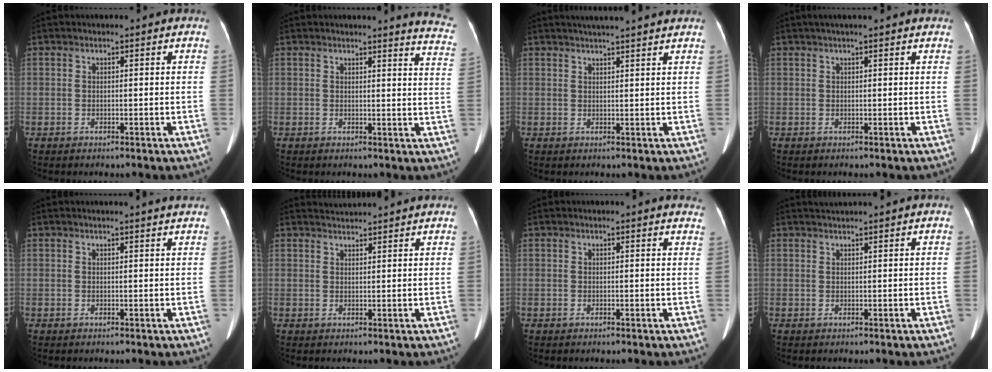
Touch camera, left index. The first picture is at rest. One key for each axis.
{"total": 8.0, "fx": 7.8, "fy": -0.2, "fz": 1.5, "tx": 0.001, "ty": -0.075, "tz": 0.051}
{"total": 8.7, "fx": 7.7, "fy": 0.0, "fz": 4.1, "tx": -0.057, "ty": 0.026, "tz": 0.091}
{"total": 4.9, "fx": 4.1, "fy": 0.1, "fz": 2.7, "tx": -0.039, "ty": 0.033, "tz": 0.052}
{"total": 2.8, "fx": 2.5, "fy": -0.6, "fz": 0.9, "tx": -0.015, "ty": -0.002, "tz": 0.025}
{"total": 3.7, "fx": 3.6, "fy": -0.5, "fz": 0.2, "tx": -0.009, "ty": 0.020, "tz": 0.055}
{"total": 5.3, "fx": 5.1, "fy": 0.8, "fz": 1.2, "tx": -0.002, "ty": -0.007, "tz": 0.028}
{"total": 2.1, "fx": 1.9, "fy": -0.7, "fz": 0.6, "tx": -0.006, "ty": 0.019, "tz": 0.041}